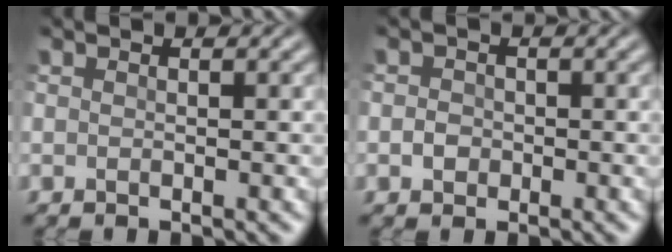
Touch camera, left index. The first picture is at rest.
{"total": 1.2, "force": [-0.1, 1.1, 0.3], "torque": [0.000, 0.003, -0.009]}